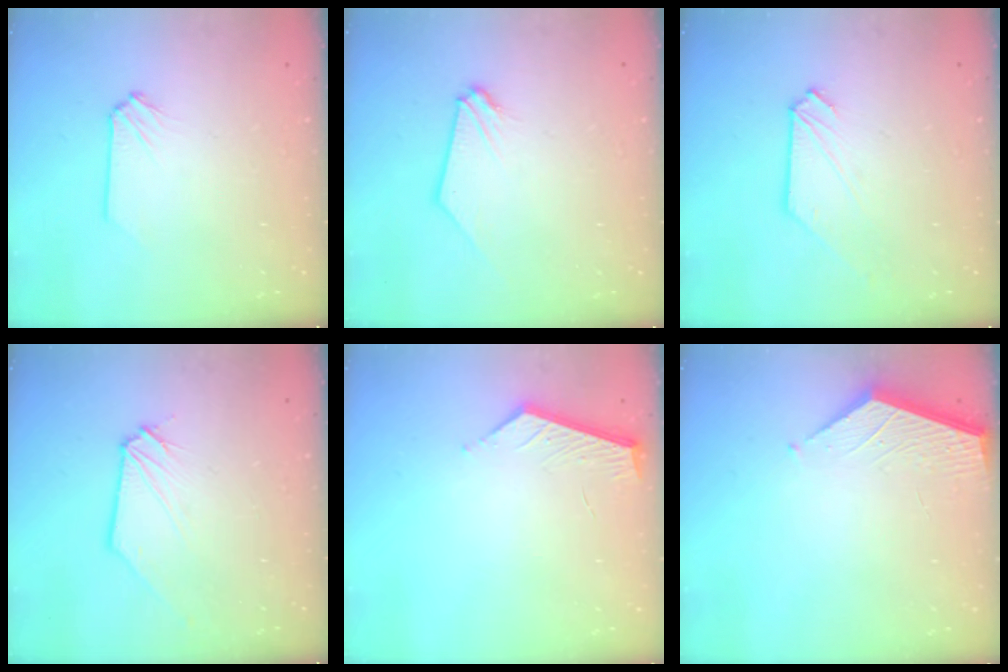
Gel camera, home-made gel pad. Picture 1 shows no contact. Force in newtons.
{"total": 0.7, "press": 0.6, "slide": 0.2}
{"total": 0.7, "press": 0.7, "slide": 0.1}
{"total": 0.0}
{"total": 4.5, "press": 4.5, "slide": 0.2}
{"total": 1.9, "press": 1.9, "slide": 0.2}